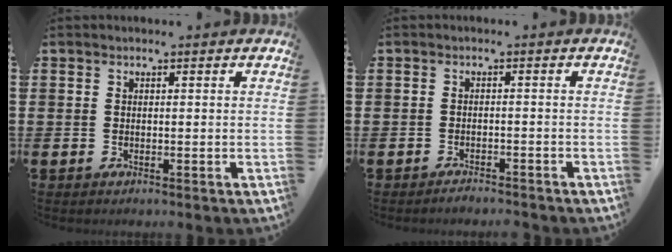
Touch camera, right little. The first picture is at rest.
{"total": 1.3, "force": [-1.3, 0.0, 0.2], "torque": [-0.007, 0.000, -0.025]}